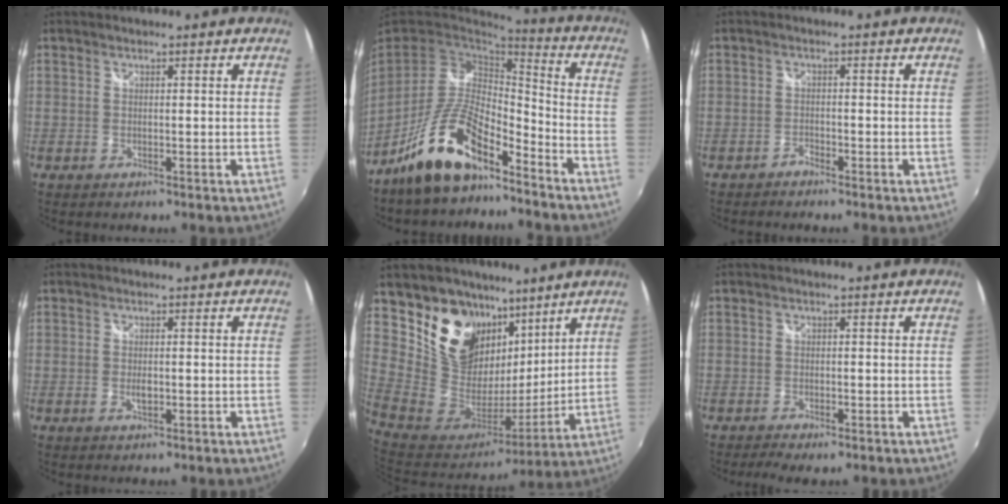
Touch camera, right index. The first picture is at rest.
{"total": 15.4, "force": [-10.9, 4.9, 9.6], "torque": [-0.199, -0.003, -0.202]}
{"total": 1.5, "force": [-1.4, 0.4, 0.1], "torque": [-0.009, 0.000, -0.029]}
{"total": 1.6, "force": [-0.3, 0.8, 1.4], "torque": [-0.025, -0.002, -0.005]}
{"total": 19.2, "force": [12.6, 13.0, 6.5], "torque": [-0.163, -0.004, 0.238]}
{"total": 3.6, "force": [-2.6, 1.3, 2.1], "torque": [-0.055, -0.014, -0.046]}